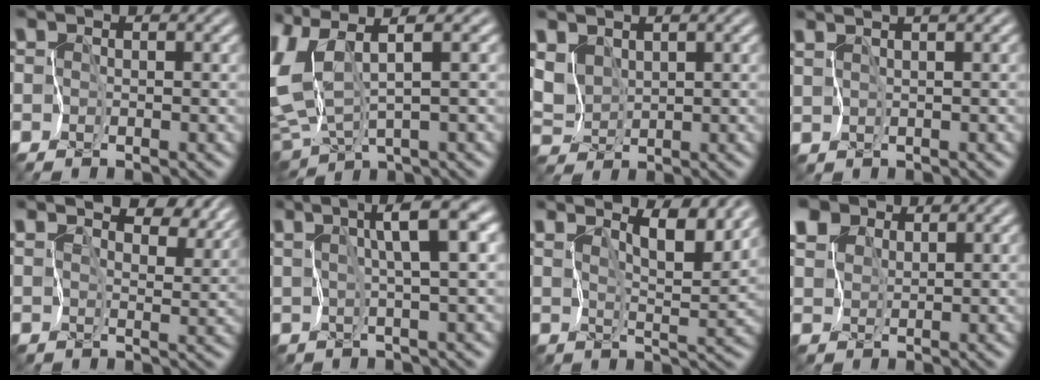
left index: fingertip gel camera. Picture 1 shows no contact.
{"total": 6.6, "force": [1.0, 2.7, 6.0], "torque": [-0.157, 0.001, 0.022]}
{"total": 2.0, "force": [1.6, 1.2, 0.5], "torque": [-0.026, 0.002, 0.032]}
{"total": 2.7, "force": [2.3, -0.4, 1.5], "torque": [-0.033, 0.012, 0.041]}
{"total": 8.9, "force": [7.3, 3.3, 3.9], "torque": [-0.069, 0.000, 0.104]}
{"total": 5.5, "force": [2.3, 0.6, 4.9], "torque": [-0.084, 0.010, 0.039]}
{"total": 6.1, "force": [4.9, 1.1, 3.5], "torque": [-0.042, 0.002, 0.067]}
{"total": 5.7, "force": [4.2, 3.4, 1.8], "torque": [-0.082, 0.015, 0.073]}